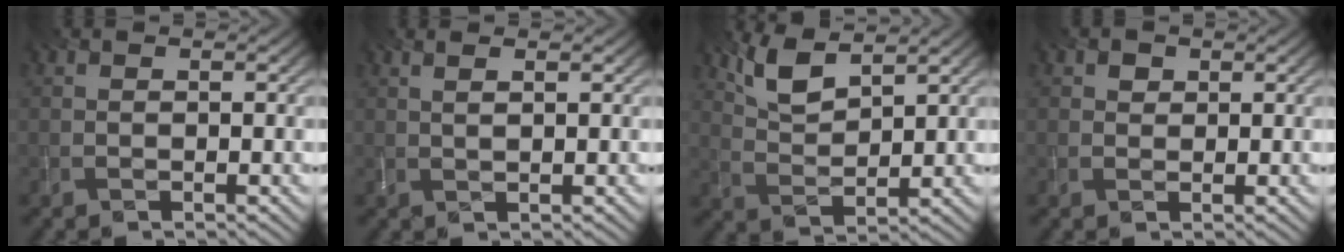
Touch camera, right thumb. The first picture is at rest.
{"total": 1.5, "force": [0.8, 0.2, 1.2], "torque": [-0.022, 0.004, 0.016]}
{"total": 5.7, "force": [3.9, 2.0, 3.6], "torque": [-0.089, -0.001, 0.084]}
{"total": 1.3, "force": [0.6, 1.1, 0.4], "torque": [-0.006, 0.000, 0.010]}